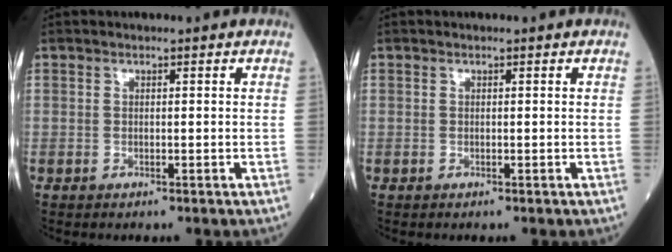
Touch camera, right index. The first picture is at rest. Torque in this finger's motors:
{"motor_torque": [0.00, 0.00, 0.00, 0.00]}